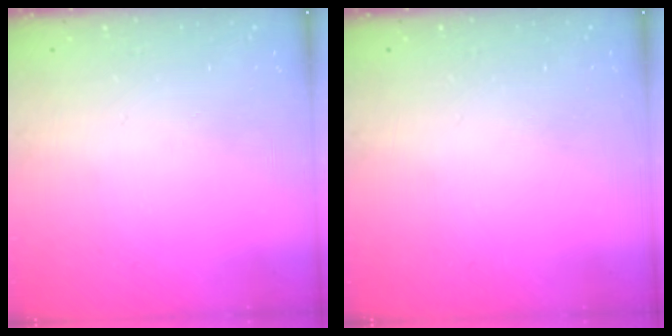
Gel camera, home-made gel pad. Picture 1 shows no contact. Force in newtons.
{"total": 0.0}